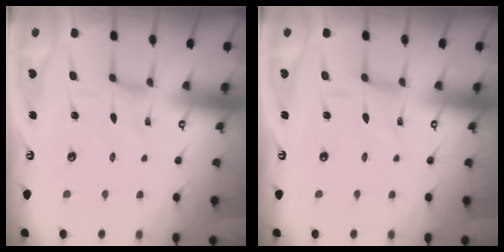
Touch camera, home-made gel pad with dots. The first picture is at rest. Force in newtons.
{"total": 1.2, "press": 1.2, "slide": 0.4}